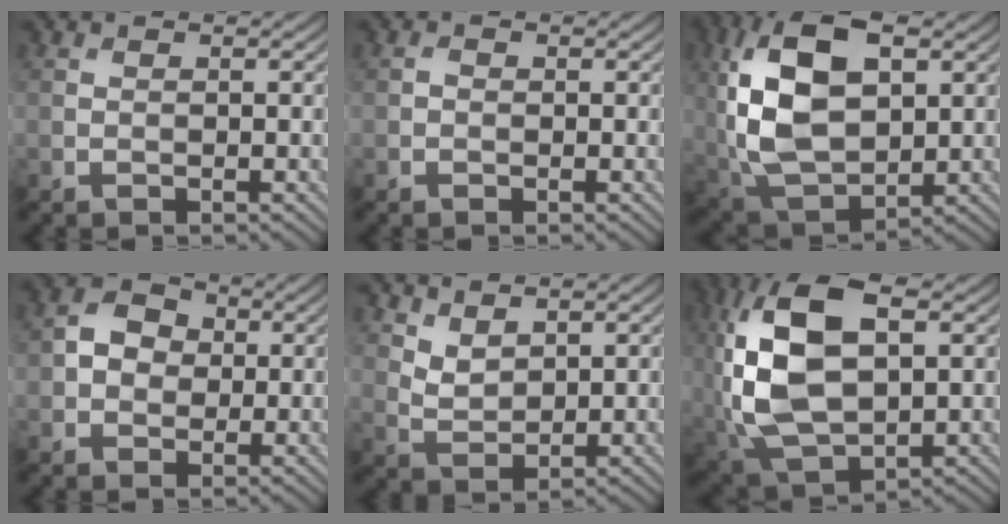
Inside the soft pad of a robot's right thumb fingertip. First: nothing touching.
{"total": 0.5, "force": [-0.2, 0.4, 0.3], "torque": [-0.004, 0.000, -0.005]}
{"total": 15.5, "force": [2.8, 9.1, 12.3], "torque": [-0.285, 0.006, 0.061]}
{"total": 4.3, "force": [0.1, 3.6, 2.3], "torque": [-0.045, 0.005, -0.006]}
{"total": 3.2, "force": [2.1, 1.7, 1.7], "torque": [-0.044, -0.007, 0.049]}
{"total": 16.2, "force": [2.0, 9.0, 13.3], "torque": [-0.306, -0.001, 0.047]}